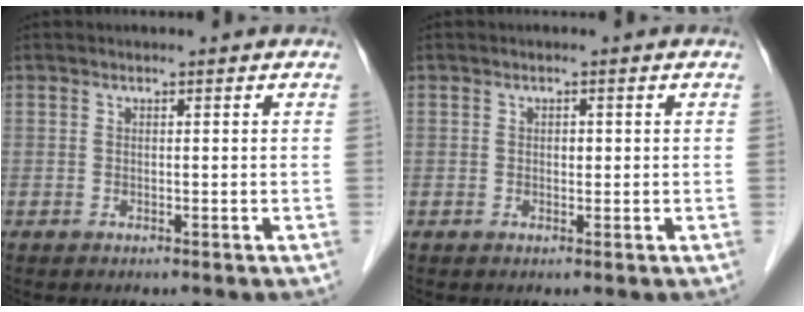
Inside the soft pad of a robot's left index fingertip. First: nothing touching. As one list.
[{"total": 0.8, "force": [0.0, 0.6, 0.6], "torque": [-0.008, -0.002, -0.003]}]